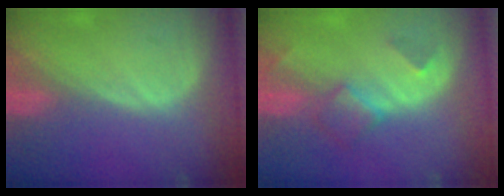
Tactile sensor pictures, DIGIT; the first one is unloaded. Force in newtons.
{"total": 4.9, "press": 4.3, "slide": 2.3}